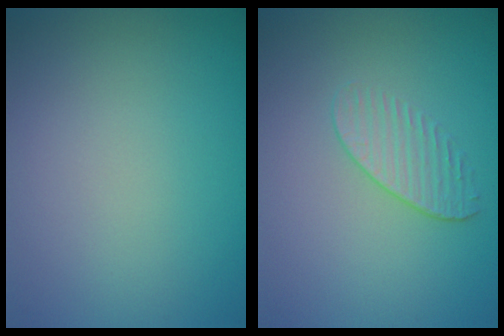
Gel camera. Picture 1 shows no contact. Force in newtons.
{"total": 1.3, "press": 0.7, "slide": 1.1}